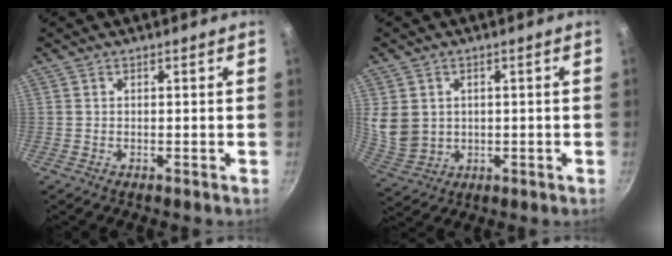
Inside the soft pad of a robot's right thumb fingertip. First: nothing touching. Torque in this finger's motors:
{"motor_torque": [-0.61, 0.82, 0.40, 0.10, 0.31]}